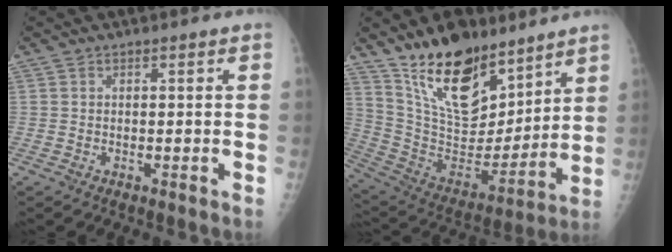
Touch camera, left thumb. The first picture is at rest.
{"total": 21.3, "force": [14.6, 9.9, 12.0], "torque": [-0.158, -0.086, 0.266]}